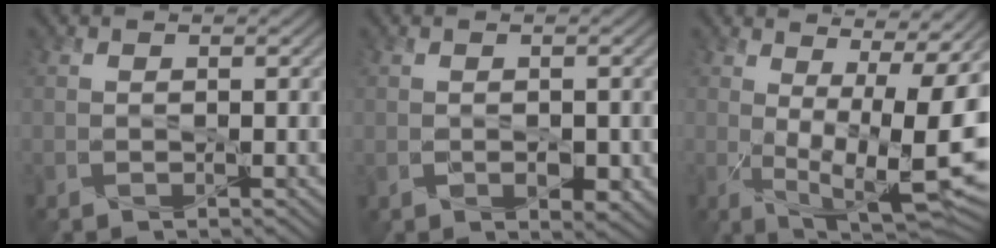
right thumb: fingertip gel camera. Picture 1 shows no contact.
{"total": 2.3, "force": [-0.5, 1.4, 1.8], "torque": [-0.031, -0.011, -0.002]}
{"total": 13.0, "force": [0.8, 4.2, 12.3], "torque": [-0.185, -0.001, 0.028]}